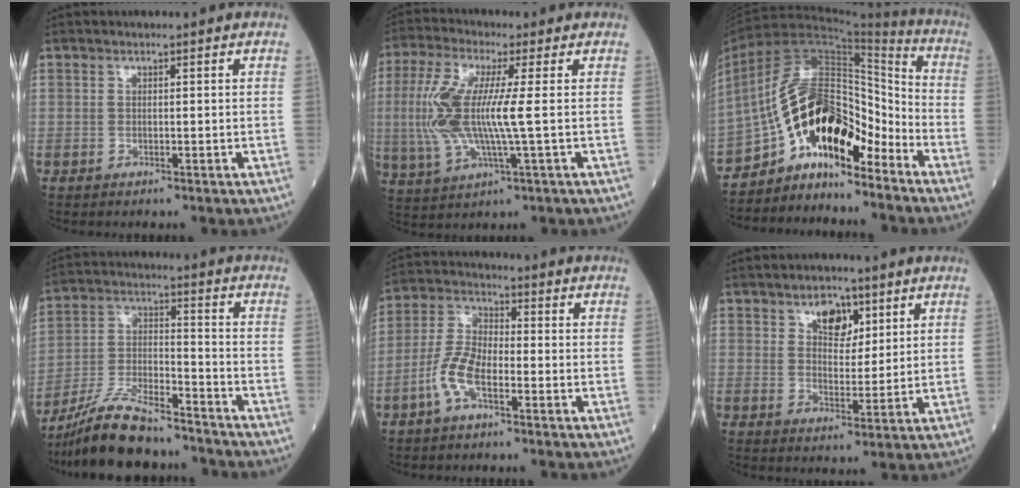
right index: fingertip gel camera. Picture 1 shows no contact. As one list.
[{"total": 11.6, "force": [0.4, 1.8, 11.5], "torque": [-0.268, 0.004, 0.006]}, {"total": 14.2, "force": [-9.5, 5.2, 9.1], "torque": [-0.165, 0.046, -0.171]}, {"total": 13.9, "force": [-12.2, 2.4, 6.1], "torque": [-0.119, -0.001, -0.224]}, {"total": 7.0, "force": [-3.0, 2.6, 5.8], "torque": [-0.130, 0.007, -0.066]}, {"total": 5.5, "force": [3.1, 3.2, 3.3], "torque": [-0.050, 0.004, 0.052]}]